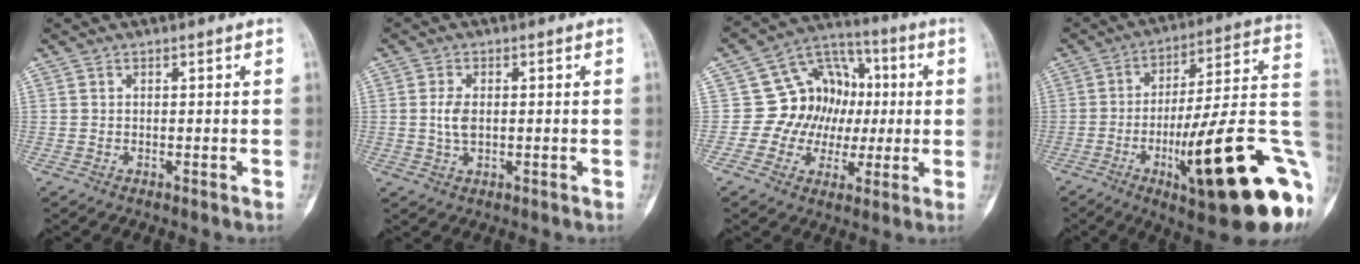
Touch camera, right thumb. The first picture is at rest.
{"total": 3.5, "force": [0.1, 2.0, 2.8], "torque": [-0.056, -0.002, 0.002]}
{"total": 13.4, "force": [0.3, 12.0, 6.0], "torque": [-0.025, 0.026, 0.003]}
{"total": 28.7, "force": [-7.9, 5.8, 26.9], "torque": [-0.332, 0.013, -0.111]}